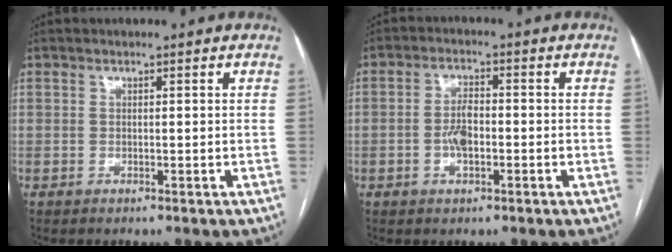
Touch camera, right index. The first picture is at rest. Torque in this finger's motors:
{"motor_torque": [0.86, 0.00, 0.47, 0.10]}